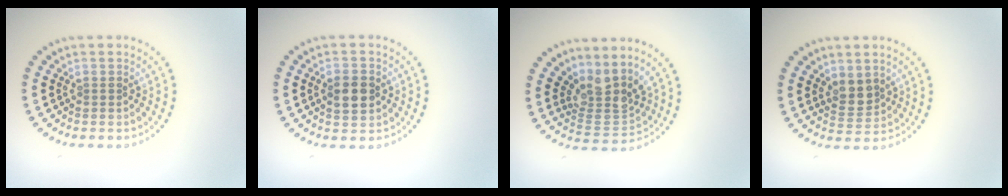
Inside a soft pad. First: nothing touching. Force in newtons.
{"total": 3.0, "press": 3.0, "slide": 0.1}
{"total": 3.7, "press": 2.5, "slide": 2.8}
{"total": 2.3, "press": 2.1, "slide": 1.1}